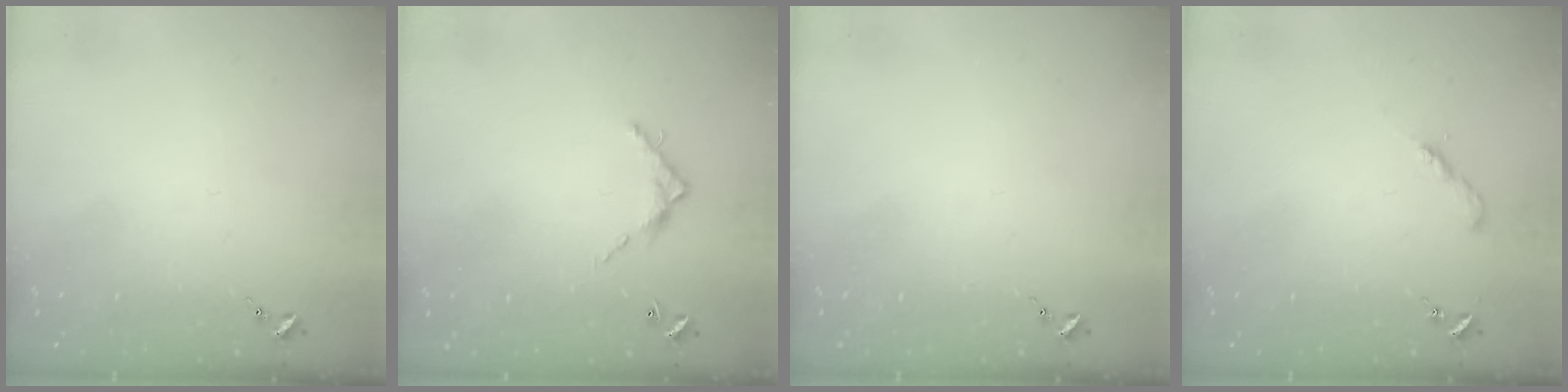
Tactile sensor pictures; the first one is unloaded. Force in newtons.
{"total": 7.0, "press": 7.0, "slide": 0.2}
{"total": 0.0}
{"total": 2.0, "press": 2.0, "slide": 0.2}